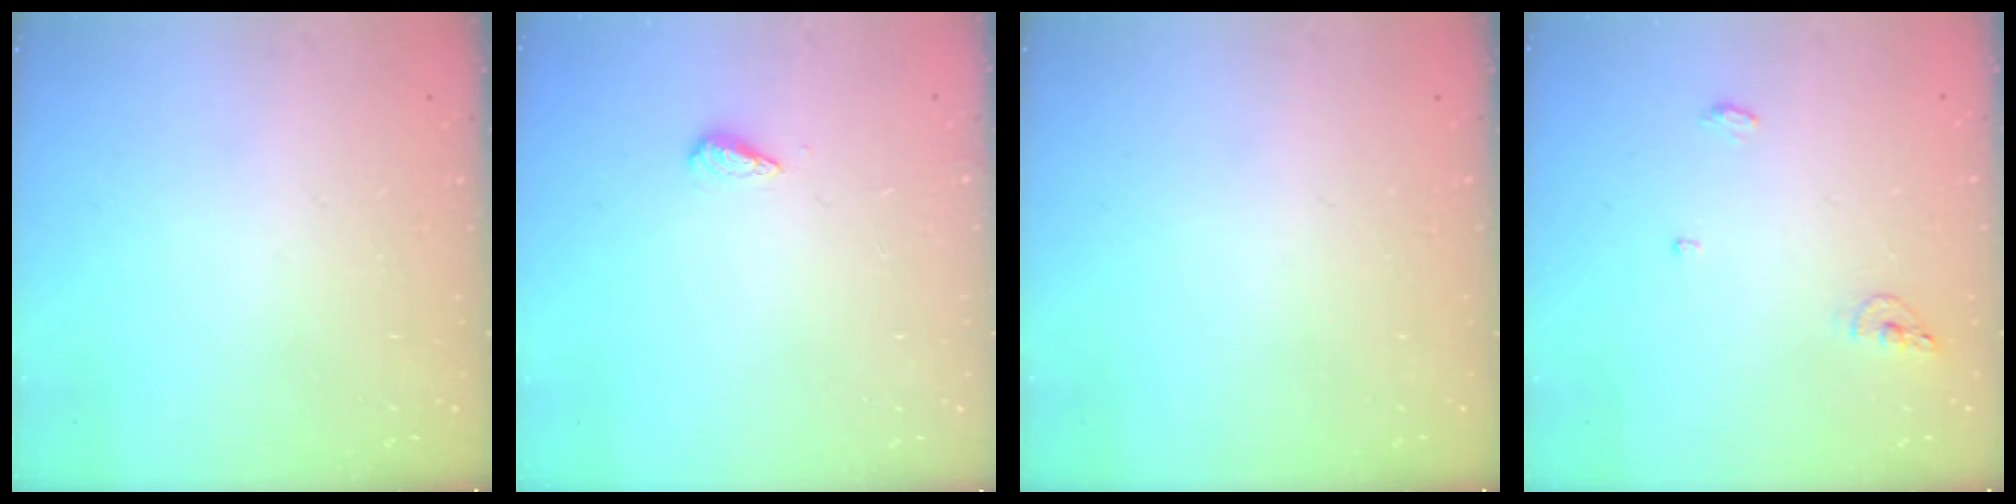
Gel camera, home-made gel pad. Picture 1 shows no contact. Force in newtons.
{"total": 2.7, "press": 2.6, "slide": 0.4}
{"total": 0.0}
{"total": 6.4, "press": 6.3, "slide": 1.5}